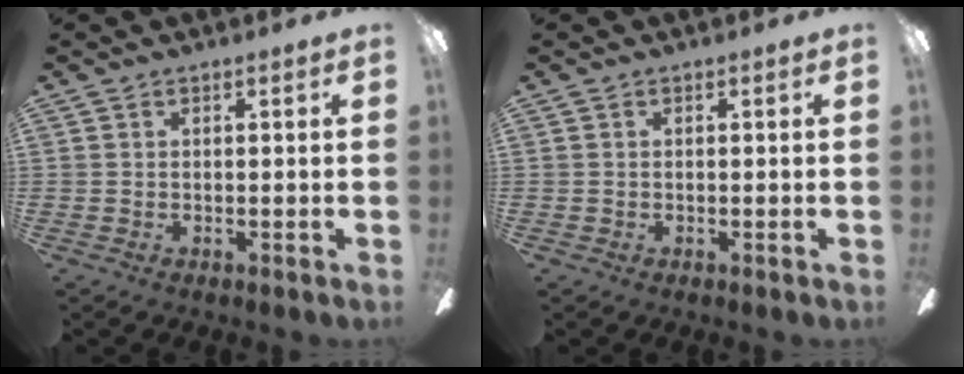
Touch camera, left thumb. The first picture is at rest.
{"total": 0.5, "force": [-0.1, 0.5, 0.0], "torque": [0.002, 0.006, -0.003]}